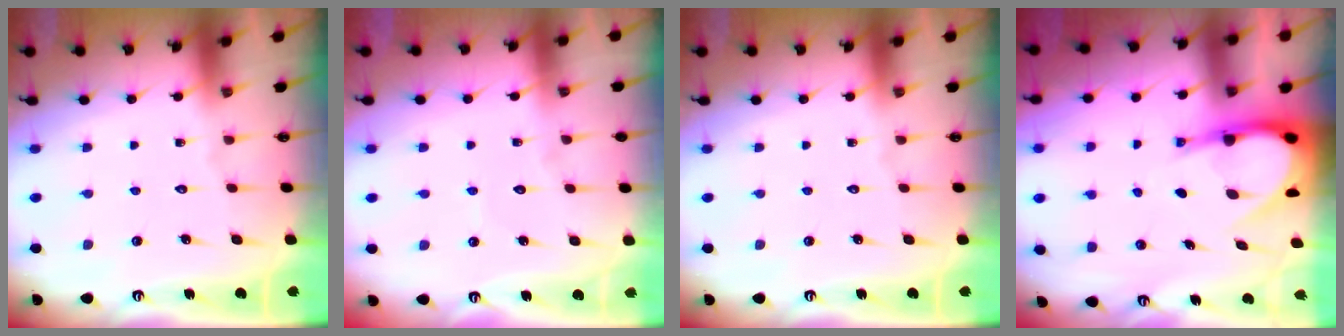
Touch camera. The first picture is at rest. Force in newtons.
{"total": 2.7, "press": 2.7, "slide": 0.2}
{"total": 0.0}
{"total": 8.5, "press": 8.4, "slide": 1.0}